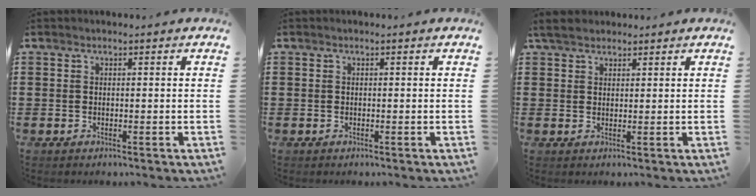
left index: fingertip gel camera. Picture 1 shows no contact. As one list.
[{"total": 0.0}, {"total": 2.7, "force": [2.3, 1.1, 1.0], "torque": [-0.026, 0.006, 0.044]}]